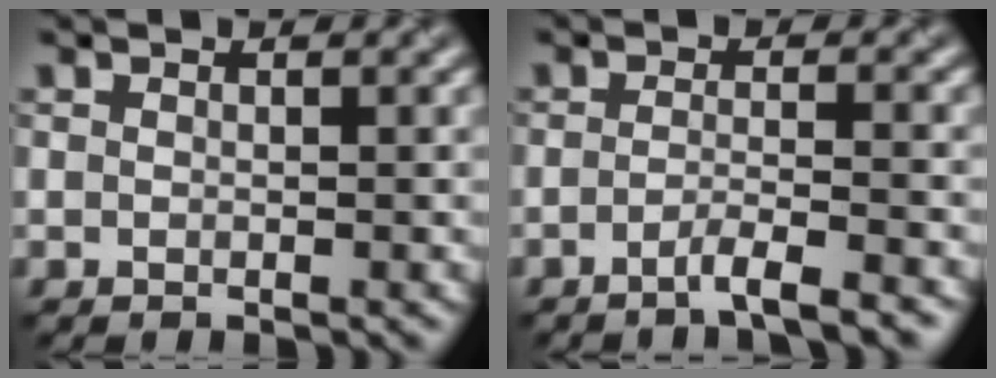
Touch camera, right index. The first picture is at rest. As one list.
[{"total": 3.0, "force": [-2.0, 0.5, 2.1], "torque": [-0.030, 0.005, -0.046]}]